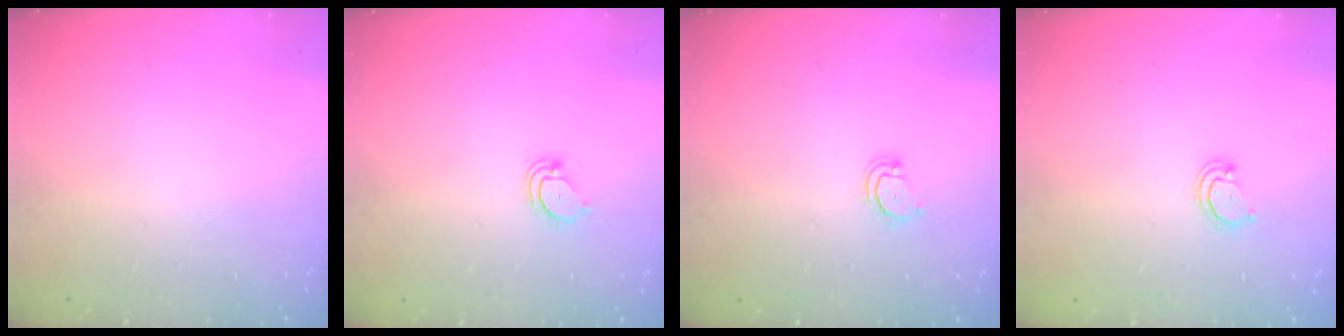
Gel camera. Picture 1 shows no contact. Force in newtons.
{"total": 2.1, "press": 2.1, "slide": 0.2}
{"total": 3.4, "press": 3.4, "slide": 0.2}
{"total": 2.2, "press": 2.2, "slide": 0.2}